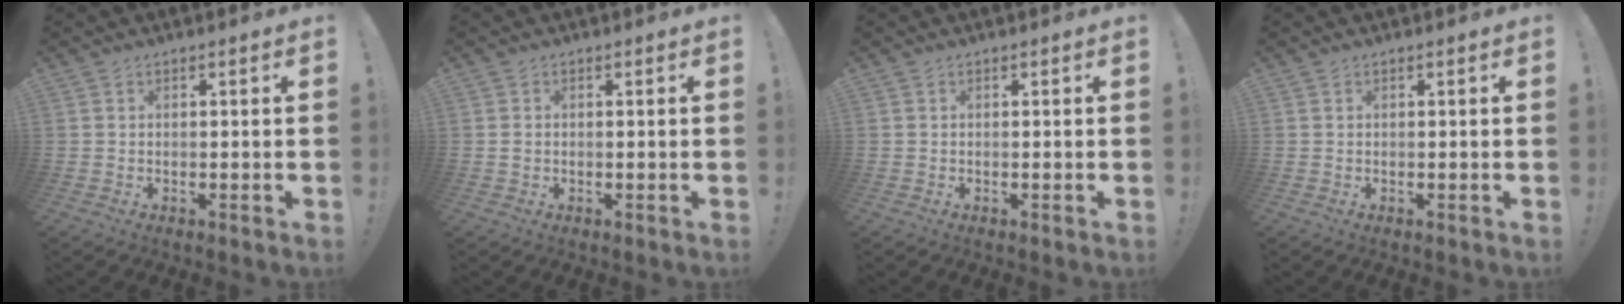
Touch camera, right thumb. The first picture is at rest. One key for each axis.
{"total": 0.8, "fx": 0.0, "fy": 0.7, "fz": 0.3, "tx": -0.014, "ty": 0.007, "tz": 0.001}
{"total": 0.0}
{"total": 0.0}